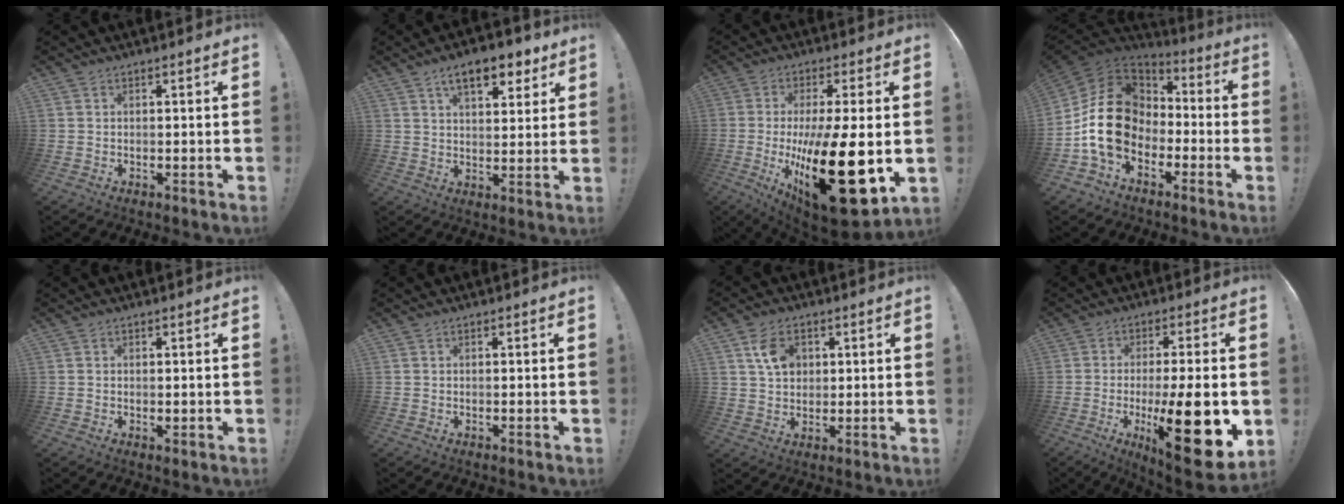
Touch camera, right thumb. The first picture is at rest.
{"total": 10.9, "force": [6.4, 4.8, 7.4], "torque": [-0.106, -0.025, 0.111]}
{"total": 26.6, "force": [-4.5, 8.6, 24.8], "torque": [-0.430, 0.000, -0.061]}
{"total": 19.4, "force": [-2.8, 14.5, 12.6], "torque": [-0.234, 0.029, -0.037]}
{"total": 0.5, "force": [0.2, 0.4, 0.3], "torque": [-0.003, 0.000, 0.003]}
{"total": 0.0}
{"total": 8.0, "force": [3.1, 5.8, 4.6], "torque": [-0.071, 0.000, 0.059]}
{"total": 21.4, "force": [-5.3, 5.4, 20.1], "torque": [-0.314, 0.013, -0.071]}